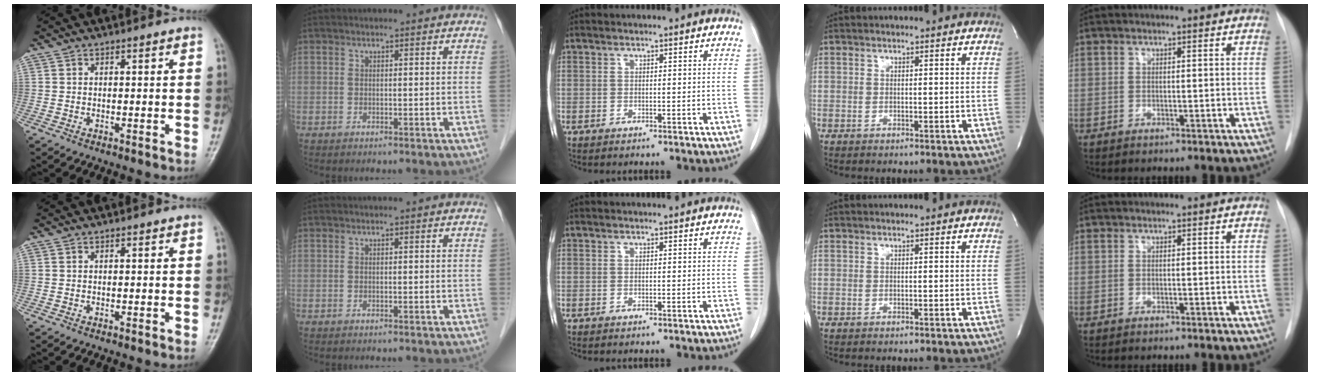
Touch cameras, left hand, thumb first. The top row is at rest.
{}